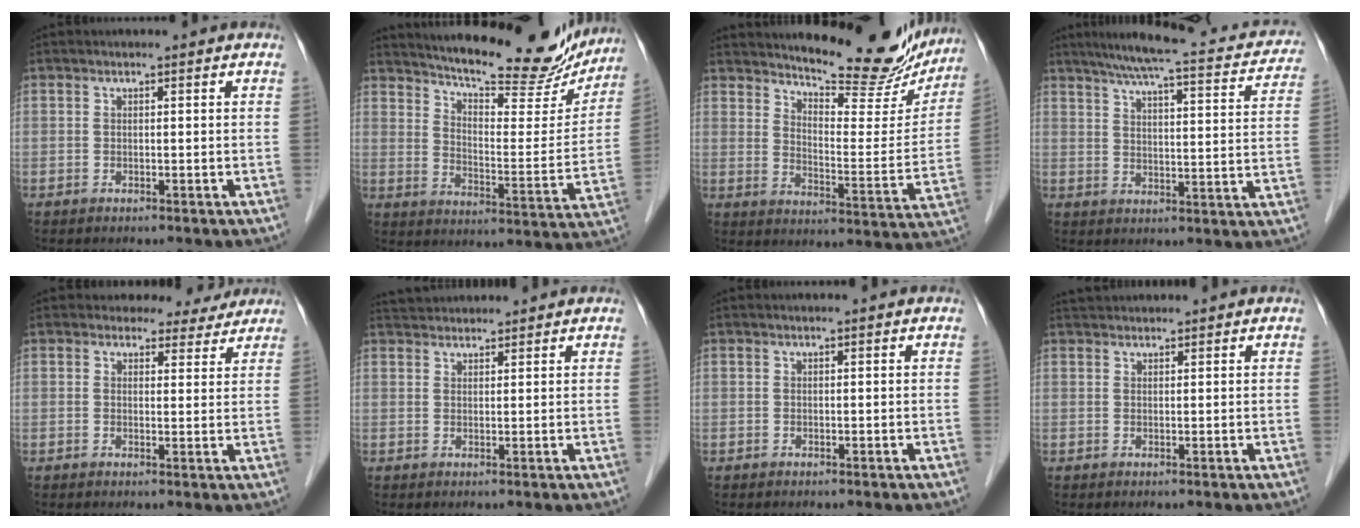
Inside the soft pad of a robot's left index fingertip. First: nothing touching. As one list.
[{"total": 21.9, "force": [19.6, 4.3, 8.9], "torque": [-0.129, -0.030, 0.260]}, {"total": 18.0, "force": [16.4, 3.8, 6.4], "torque": [-0.080, -0.047, 0.209]}, {"total": 21.3, "force": [18.2, 3.7, 10.4], "torque": [-0.148, 0.011, 0.221]}, {"total": 5.1, "force": [4.6, 2.1, 0.3], "torque": [0.006, -0.004, 0.043]}, {"total": 5.4, "force": [5.2, 0.9, 1.0], "torque": [-0.018, 0.040, 0.085]}, {"total": 0.5, "force": [0.5, 0.0, 0.2], "torque": [-0.004, 0.005, 0.008]}, {"total": 3.3, "force": [3.2, 0.5, 0.7], "torque": [-0.010, 0.036, 0.057]}]